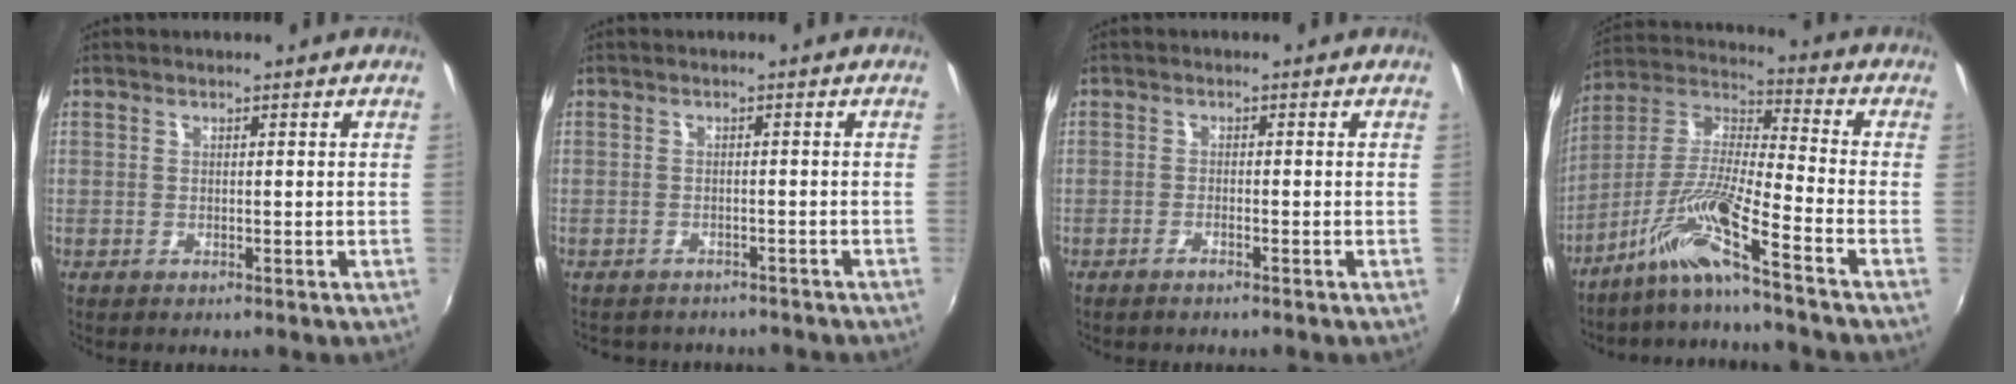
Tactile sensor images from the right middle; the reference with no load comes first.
{"total": 5.6, "force": [-4.8, 2.3, 1.6], "torque": [-0.037, -0.018, -0.063]}
{"total": 1.2, "force": [-1.0, 0.0, 0.6], "torque": [-0.016, 0.001, -0.023]}
{"total": 10.3, "force": [-7.5, -1.1, 6.9], "torque": [-0.137, 0.008, -0.152]}